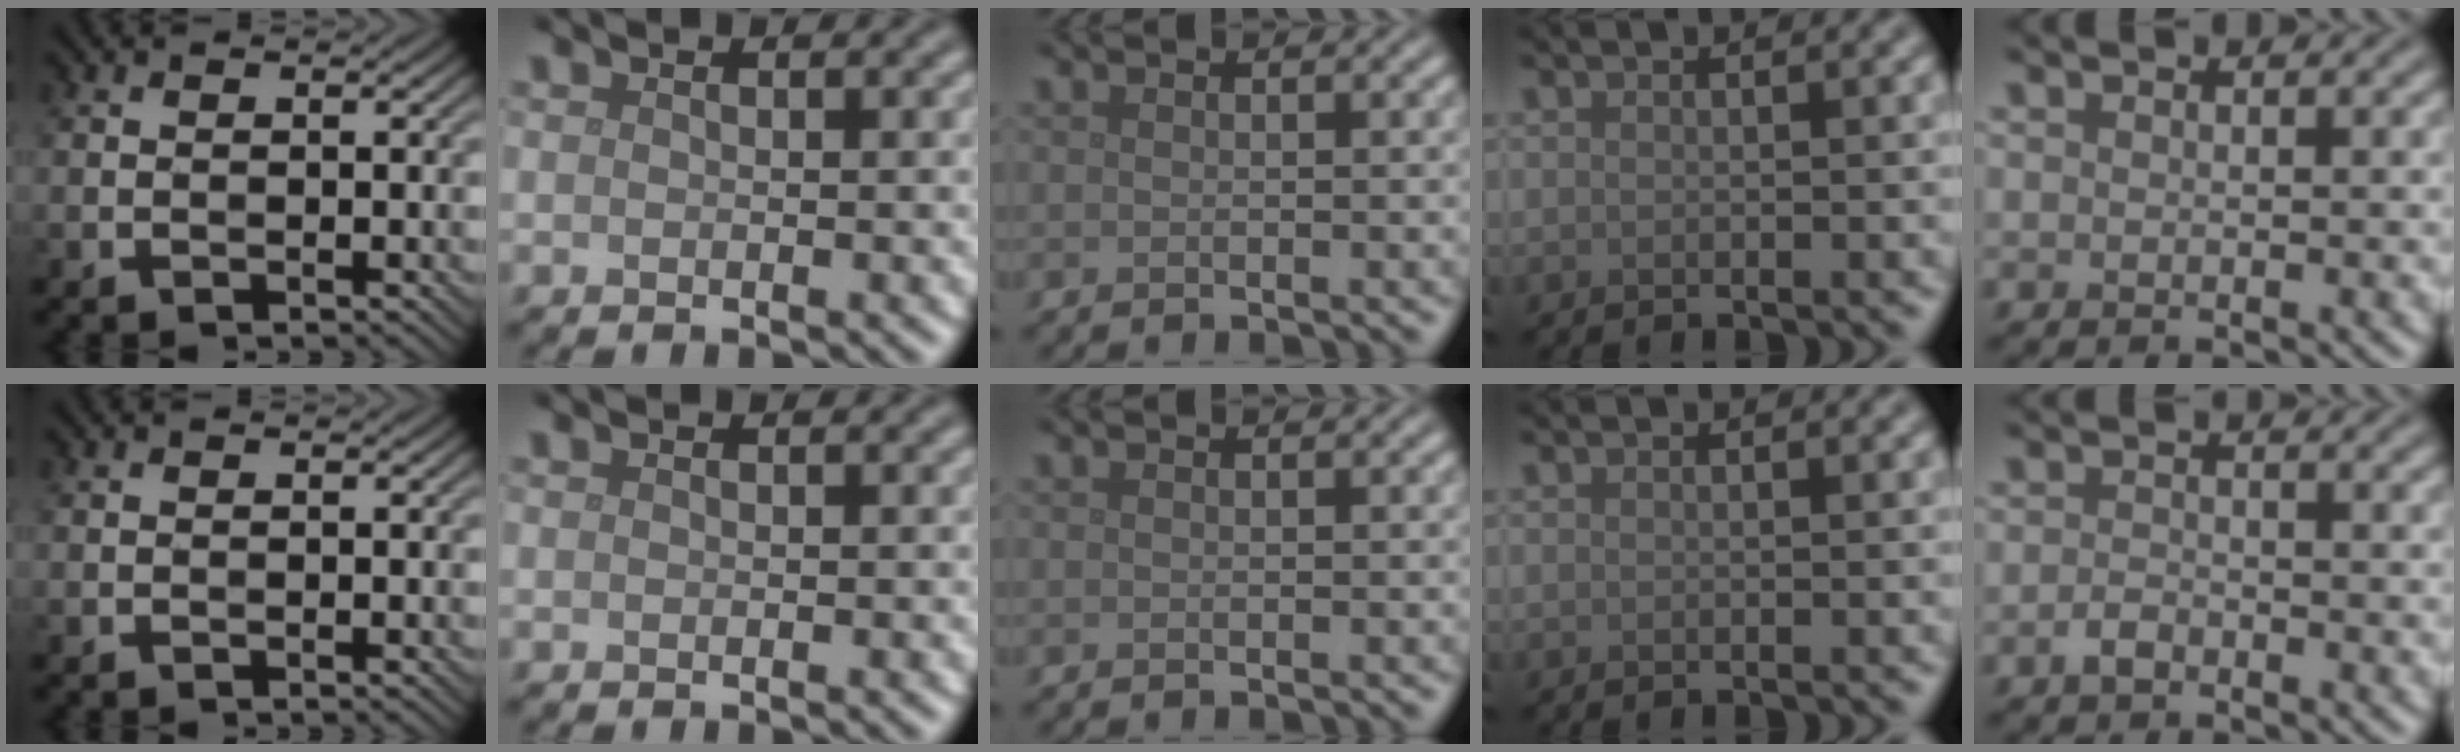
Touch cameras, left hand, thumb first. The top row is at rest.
{"little": {"total": 1.5, "force": [-1.1, 0.7, 0.7], "torque": [-0.014, 0.002, -0.024]}}